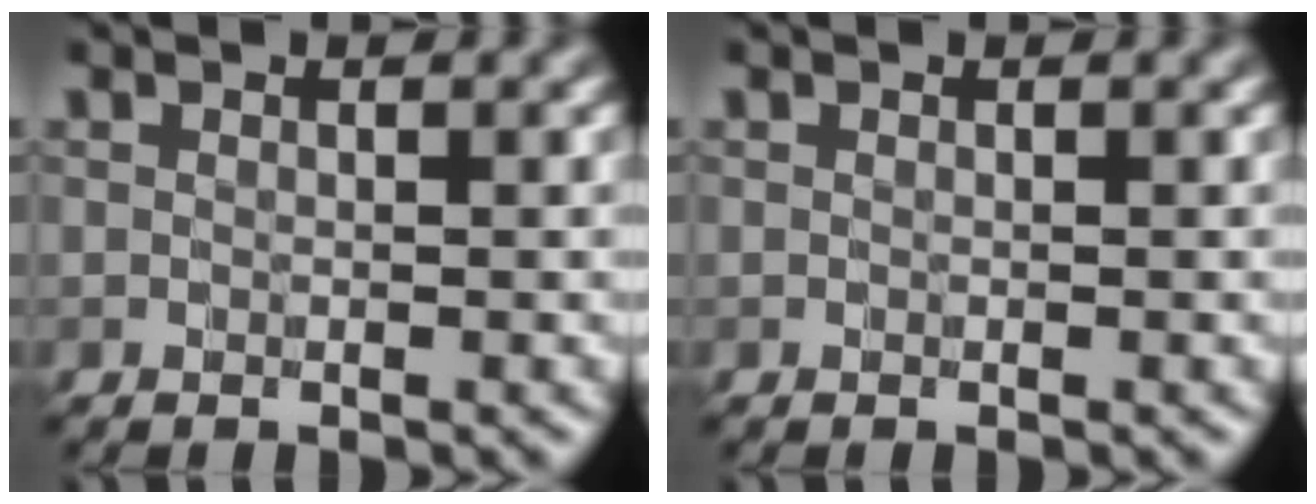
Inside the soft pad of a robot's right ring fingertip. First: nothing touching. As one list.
[{"total": 0.0}]